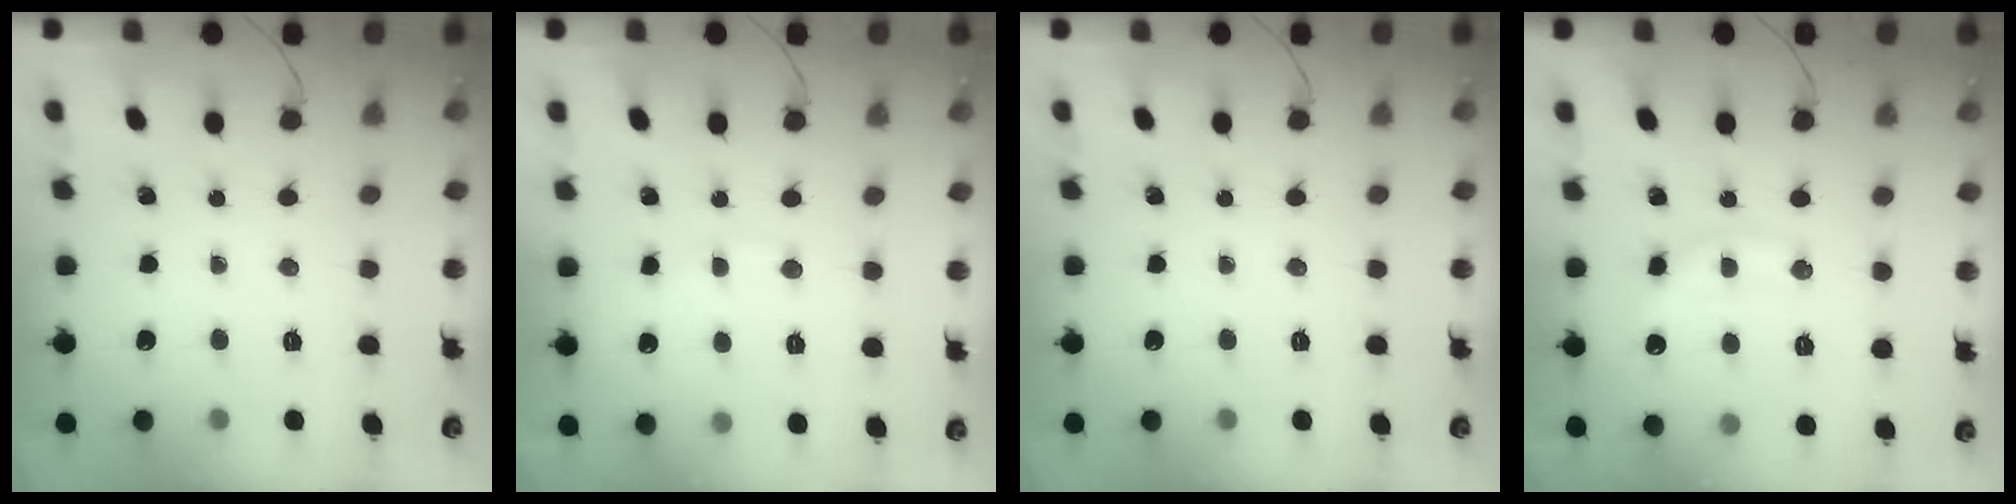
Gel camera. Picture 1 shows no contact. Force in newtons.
{"total": 5.9, "press": 5.8, "slide": 1.2}
{"total": 0.0}
{"total": 11.3, "press": 11.3, "slide": 0.3}